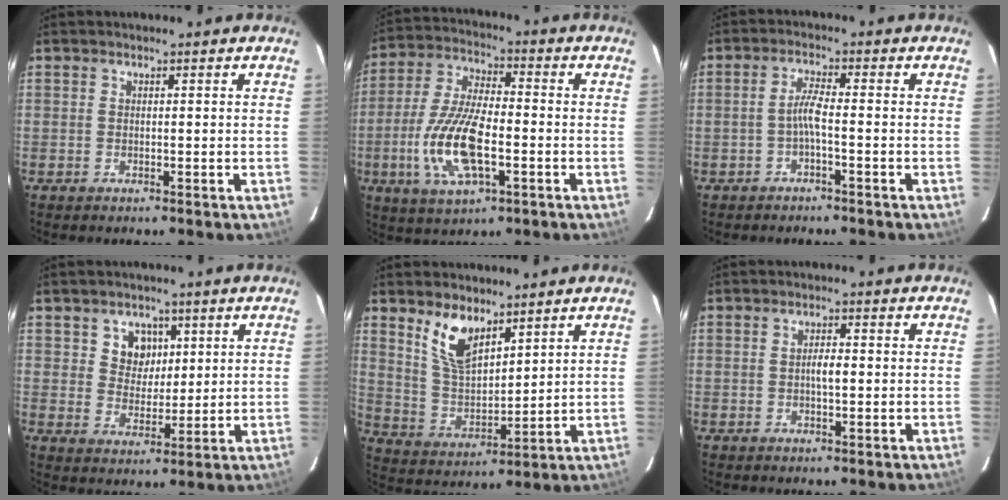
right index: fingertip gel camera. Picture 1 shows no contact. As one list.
[{"total": 14.6, "force": [-3.9, 5.7, 12.9], "torque": [-0.273, -0.005, -0.073]}, {"total": 2.8, "force": [-1.3, -0.1, 2.5], "torque": [-0.055, 0.006, -0.026]}, {"total": 6.0, "force": [2.4, 5.1, 1.9], "torque": [-0.029, 0.010, 0.049]}, {"total": 9.3, "force": [6.0, 4.1, 5.8], "torque": [-0.110, 0.004, 0.126]}, {"total": 2.2, "force": [-0.2, 0.7, 2.0], "torque": [-0.038, 0.005, -0.004]}]